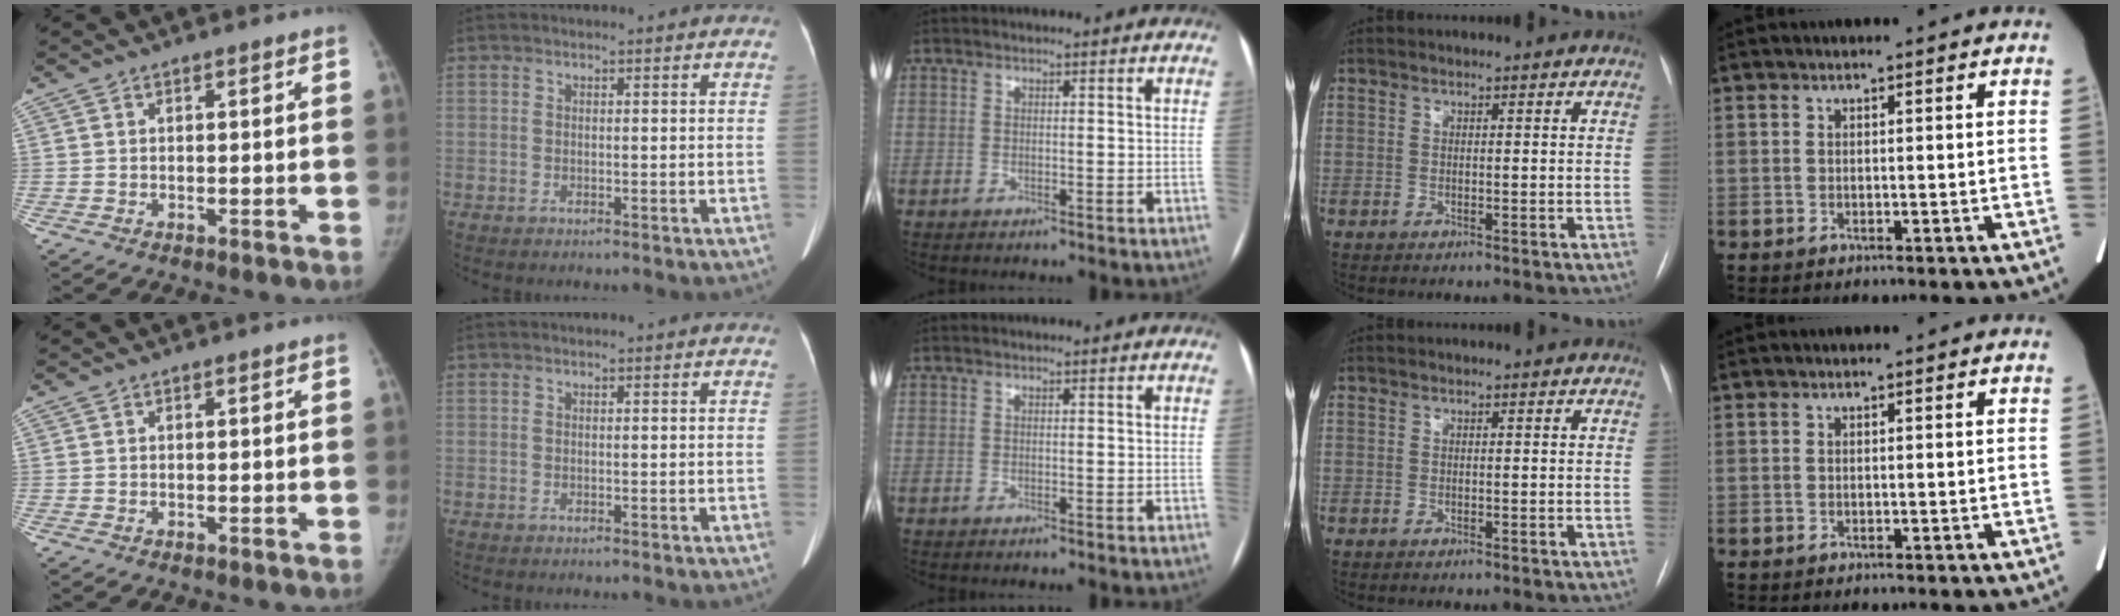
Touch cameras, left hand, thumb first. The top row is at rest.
{}